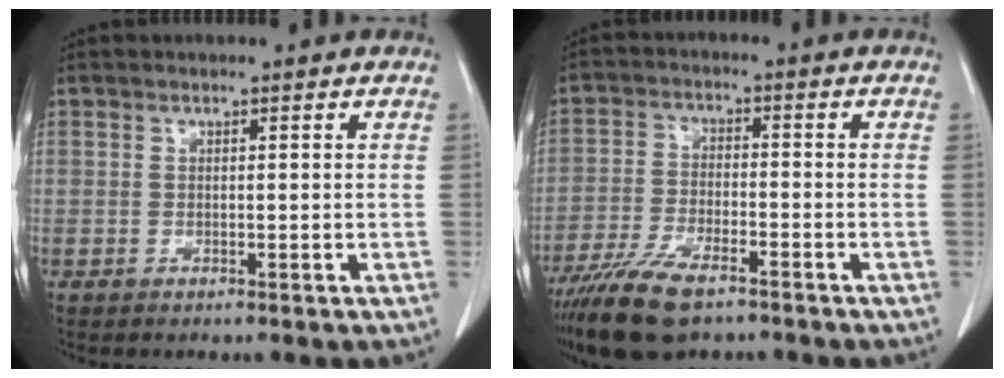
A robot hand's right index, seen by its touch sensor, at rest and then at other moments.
{"total": 10.5, "force": [-7.7, 3.1, 6.4], "torque": [-0.127, -0.019, -0.142]}